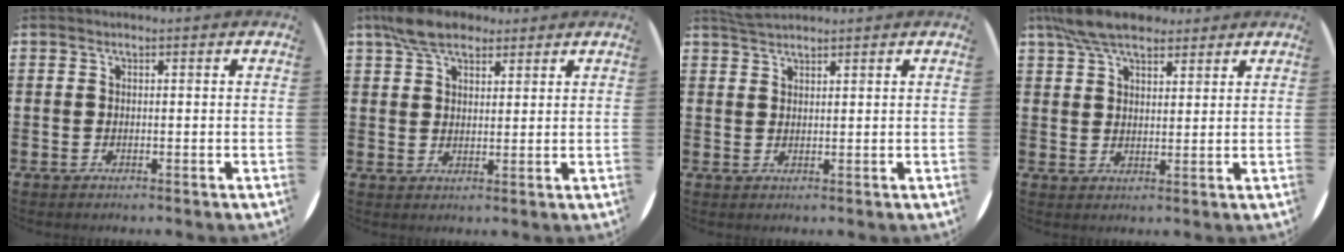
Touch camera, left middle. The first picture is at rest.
{"total": 6.1, "force": [4.7, 3.0, 2.3], "torque": [-0.052, 0.001, 0.088]}
{"total": 2.4, "force": [2.3, 0.4, 0.5], "torque": [-0.015, 0.003, 0.045]}
{"total": 7.6, "force": [6.2, 2.8, 3.4], "torque": [-0.084, -0.005, 0.117]}